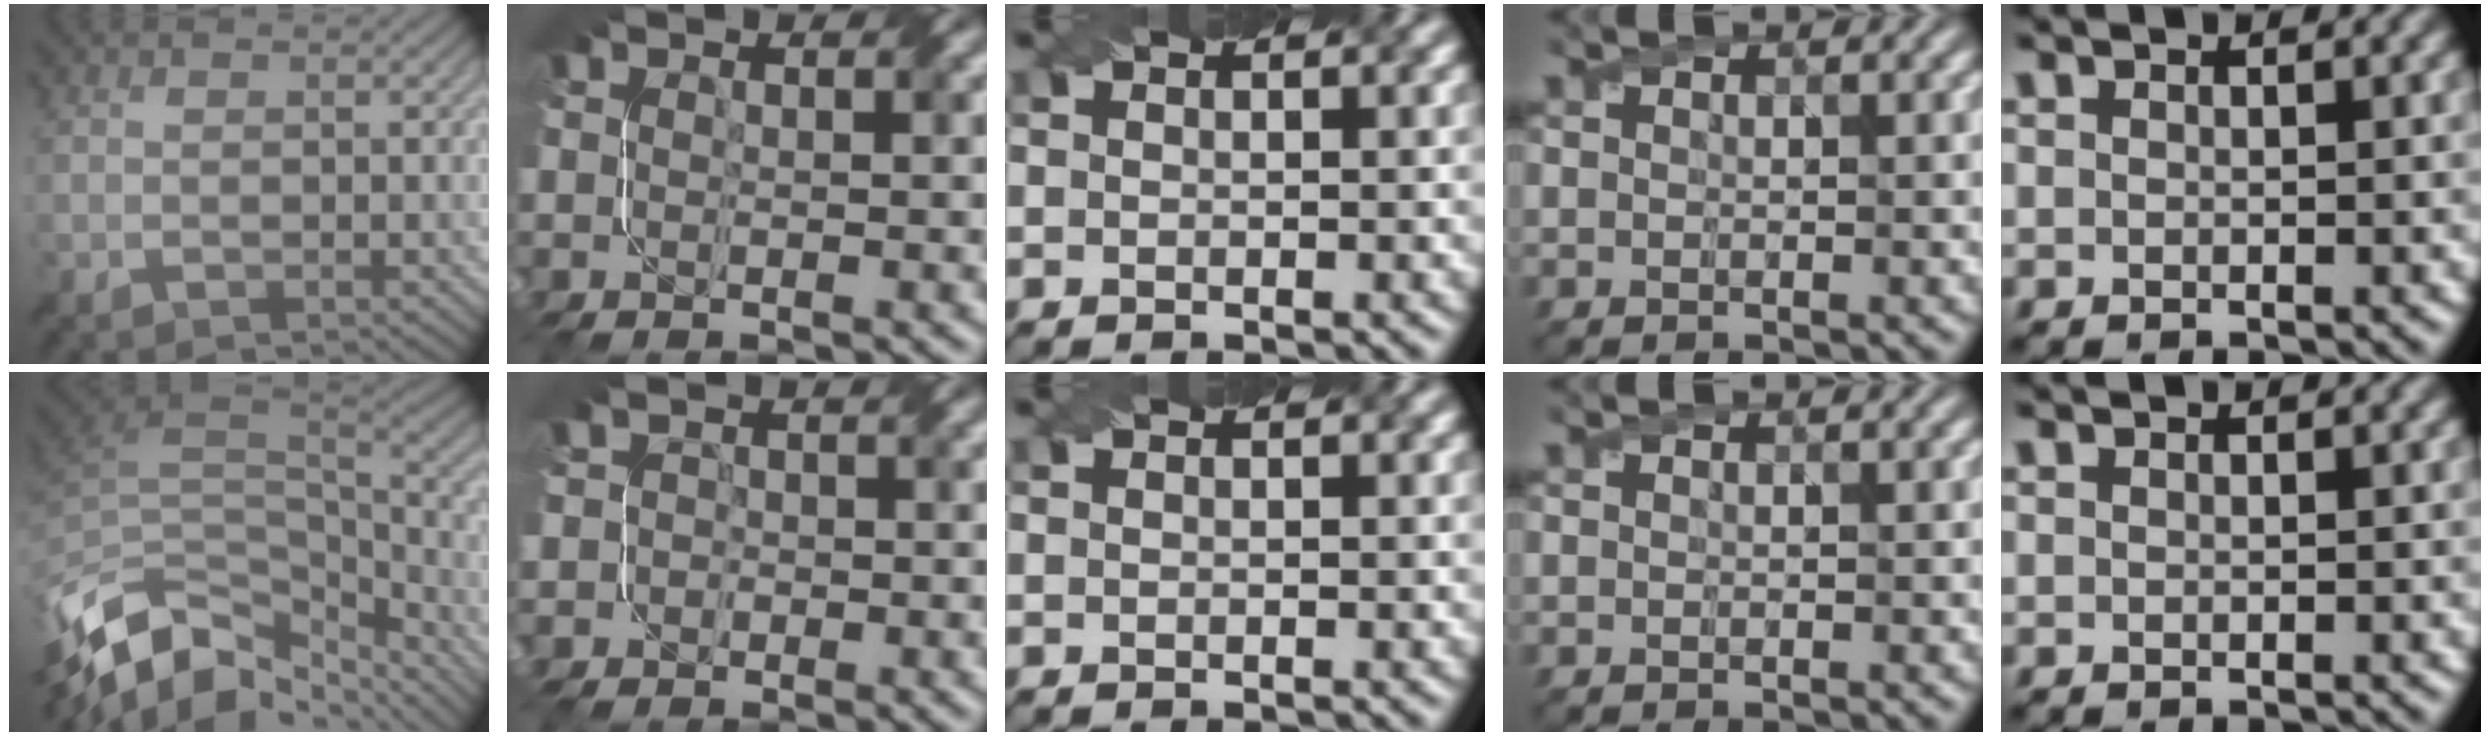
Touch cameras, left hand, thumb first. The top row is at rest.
{"thumb": {"total": 14.6, "force": [-8.0, 7.8, 9.4], "torque": [-0.246, -0.027, -0.127]}, "index": {"total": 2.5, "force": [-0.3, 2.5, 0.4], "torque": [0.009, 0.009, -0.027]}}